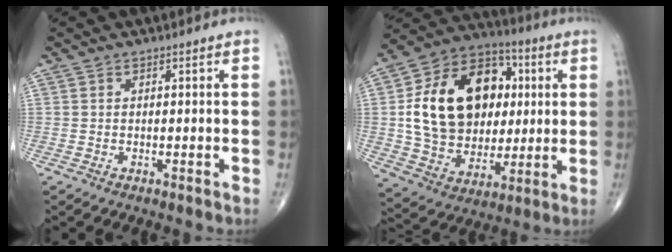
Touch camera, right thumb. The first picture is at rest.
{"total": 23.6, "force": [3.5, 17.5, 15.5], "torque": [-0.244, 0.012, 0.070]}